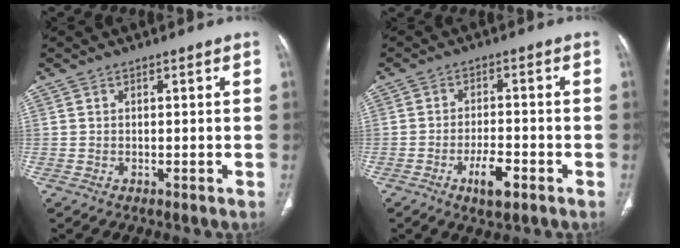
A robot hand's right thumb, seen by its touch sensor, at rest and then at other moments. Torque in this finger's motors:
{"motor_torque": [1.50, 1.25, 0.74, -0.26, 0.06]}